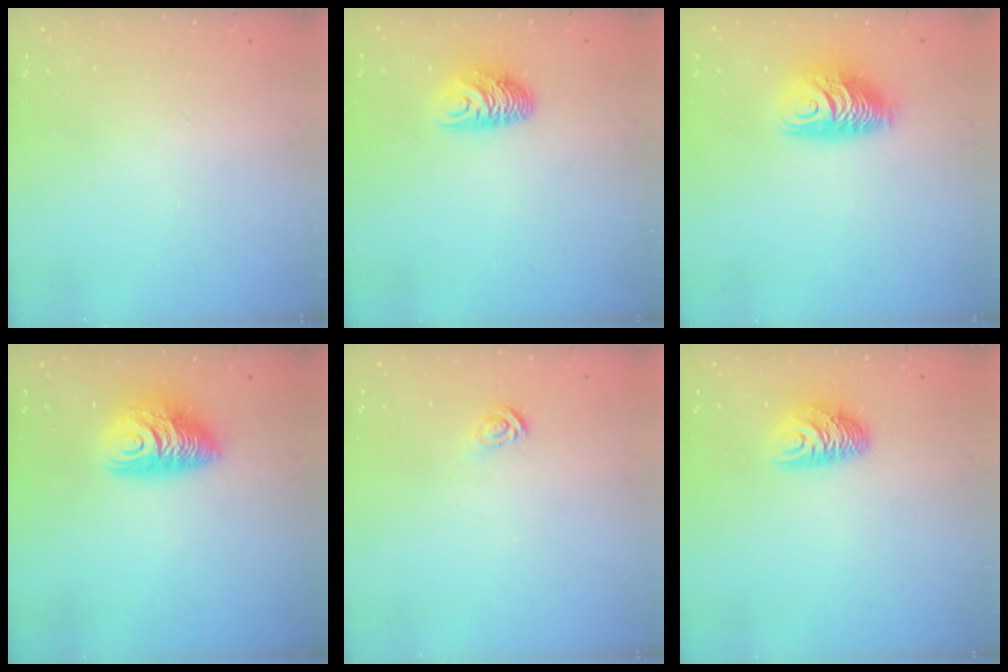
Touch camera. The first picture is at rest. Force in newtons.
{"total": 8.4, "press": 8.4, "slide": 0.3}
{"total": 10.0, "press": 10.0, "slide": 0.9}
{"total": 10.8, "press": 10.7, "slide": 1.1}
{"total": 2.8, "press": 2.8, "slide": 0.2}
{"total": 8.6, "press": 8.6, "slide": 0.1}